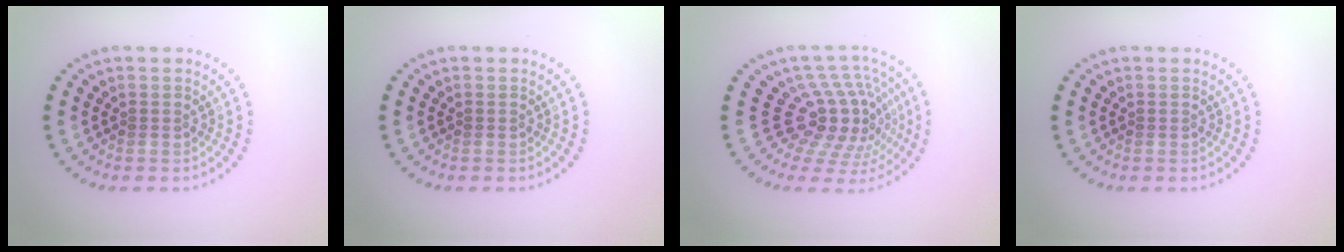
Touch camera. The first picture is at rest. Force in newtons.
{"total": 0.0}
{"total": 5.4, "press": 4.0, "slide": 3.7}
{"total": 0.0}